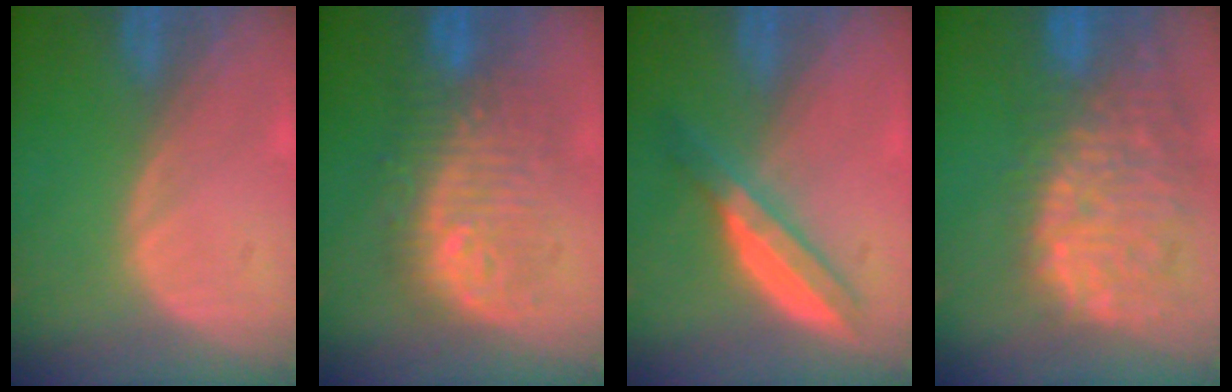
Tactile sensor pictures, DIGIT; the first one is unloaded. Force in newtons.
{"total": 9.7, "press": 9.6, "slide": 0.9}
{"total": 6.0, "press": 5.2, "slide": 3.0}
{"total": 13.8, "press": 11.6, "slide": 7.5}